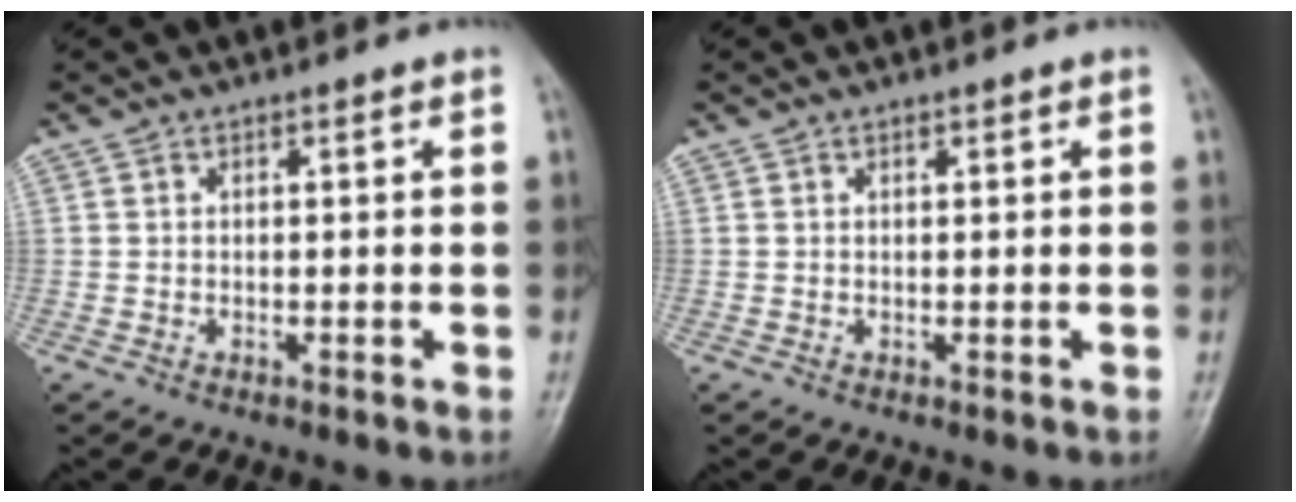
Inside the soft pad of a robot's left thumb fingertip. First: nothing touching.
{"total": 0.6, "force": [0.5, 0.2, 0.3], "torque": [-0.007, -0.003, 0.007]}